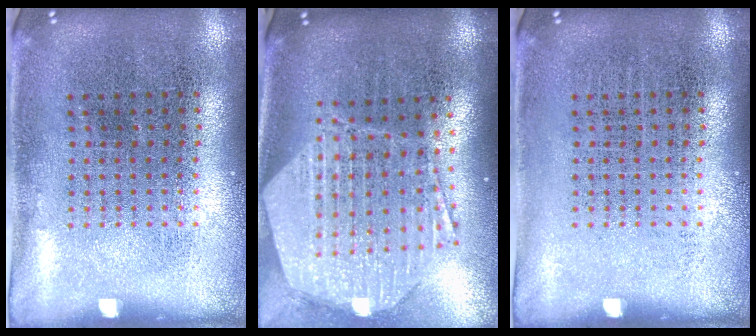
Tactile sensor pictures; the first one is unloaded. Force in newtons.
{"total": 2.9, "press": 2.3, "slide": 1.8}
{"total": 0.0}